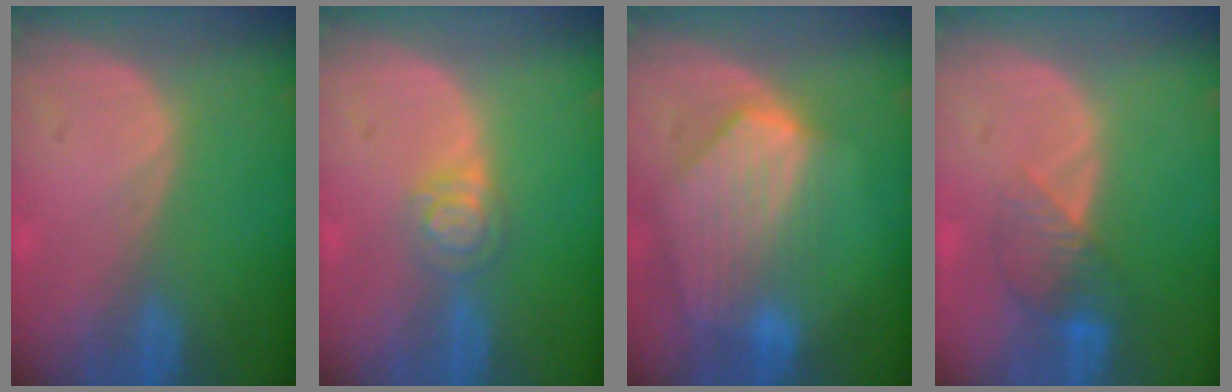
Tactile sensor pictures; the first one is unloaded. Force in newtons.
{"total": 4.0, "press": 3.6, "slide": 1.8}
{"total": 9.2, "press": 8.1, "slide": 4.4}
{"total": 4.1, "press": 4.0, "slide": 1.2}